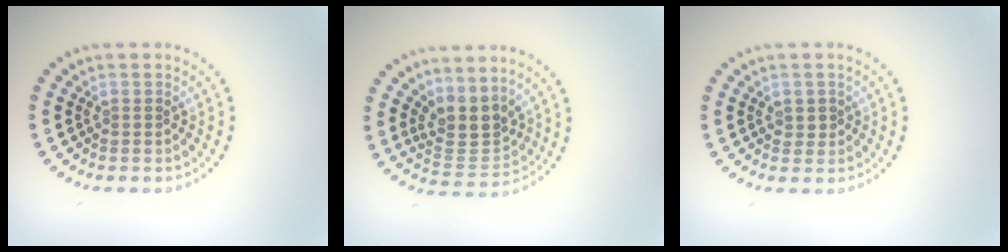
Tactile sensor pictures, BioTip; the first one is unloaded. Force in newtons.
{"total": 3.4, "press": 2.9, "slide": 1.8}
{"total": 0.8, "press": 0.8, "slide": 0.2}